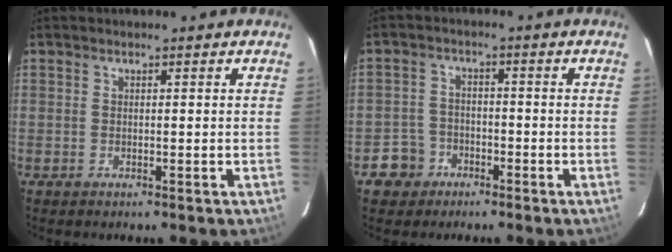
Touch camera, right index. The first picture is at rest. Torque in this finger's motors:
{"motor_torque": [0.04, 0.10, -0.46, -0.21]}